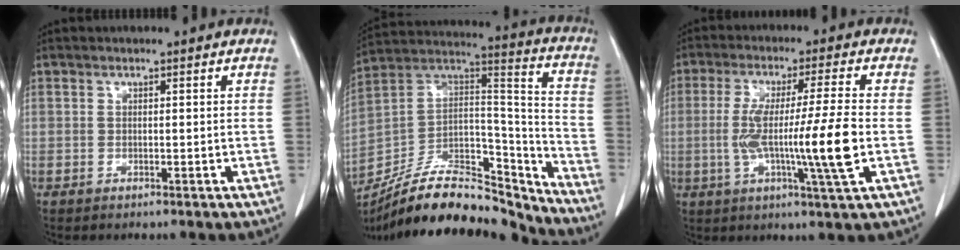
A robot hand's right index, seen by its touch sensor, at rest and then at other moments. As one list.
[{"total": 23.7, "force": [-21.1, 6.2, 9.0], "torque": [-0.149, 0.040, -0.344]}, {"total": 12.8, "force": [-1.8, -1.0, 12.6], "torque": [-0.233, -0.010, -0.034]}]